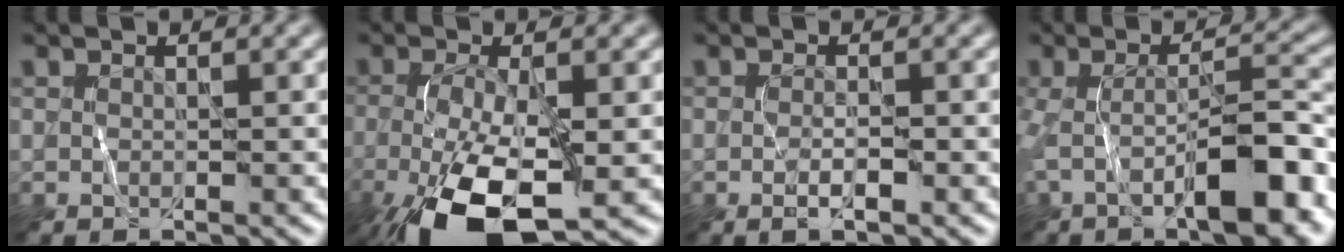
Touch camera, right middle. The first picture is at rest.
{"total": 10.2, "force": [-4.4, 3.9, 8.4], "torque": [-0.182, -0.024, -0.075]}
{"total": 1.4, "force": [-0.5, 0.3, 1.3], "torque": [-0.023, -0.002, -0.011]}
{"total": 8.8, "force": [-3.2, 2.3, 7.9], "torque": [-0.119, 0.008, -0.057]}